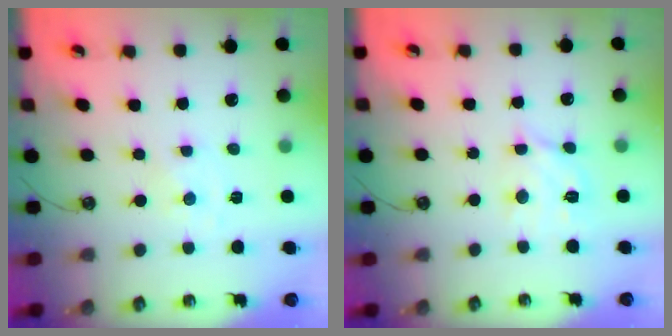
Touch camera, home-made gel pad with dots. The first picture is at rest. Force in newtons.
{"total": 12.0, "press": 12.0, "slide": 0.8}